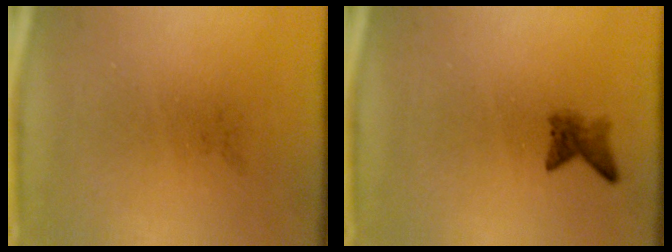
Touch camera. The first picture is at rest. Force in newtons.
{"total": 1.9}